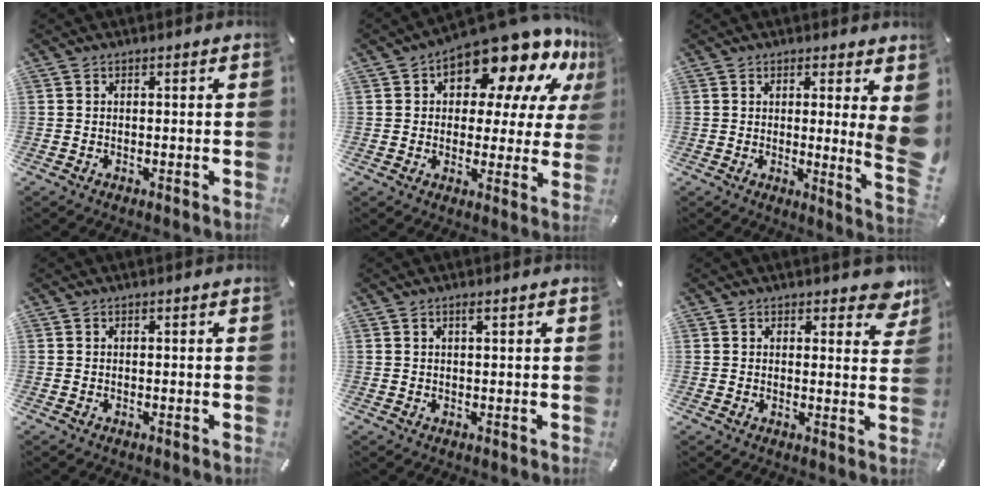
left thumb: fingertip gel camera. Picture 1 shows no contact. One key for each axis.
{"total": 16.6, "fx": 11.4, "fy": 7.6, "fz": 9.3, "tx": -0.142, "ty": -0.087, "tz": 0.193}
{"total": 8.2, "fx": 1.8, "fy": 0.1, "fz": 8.0, "tx": -0.109, "ty": -0.040, "tz": 0.029}
{"total": 0.0}
{"total": 0.9, "fx": 0.6, "fy": 0.2, "fz": 0.7, "tx": -0.015, "ty": 0.000, "tz": 0.010}
{"total": 5.1, "fx": 3.6, "fy": 2.8, "fz": 2.4, "tx": -0.017, "ty": -0.019, "tz": 0.059}